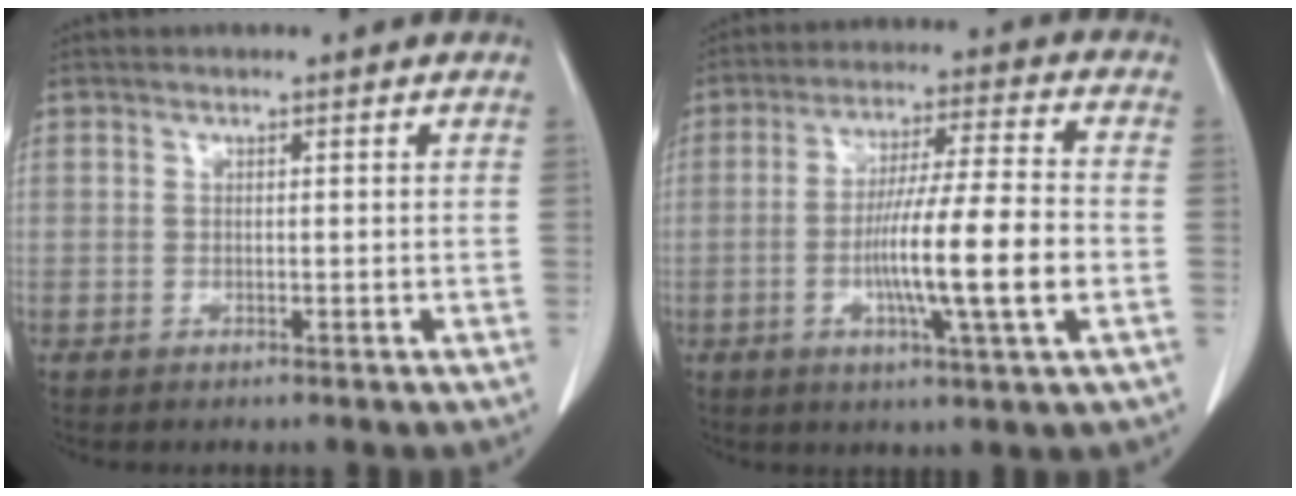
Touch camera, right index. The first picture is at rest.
{"total": 12.9, "force": [-2.9, -0.2, 12.6], "torque": [-0.223, -0.004, -0.053]}